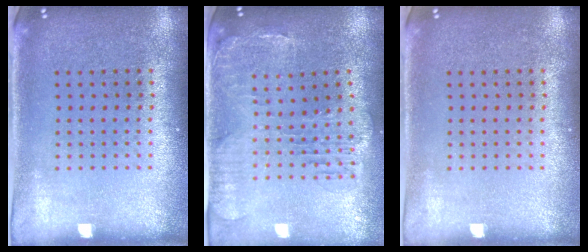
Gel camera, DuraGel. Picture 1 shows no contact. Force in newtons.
{"total": 1.5, "press": 1.5, "slide": 0.4}
{"total": 0.0}